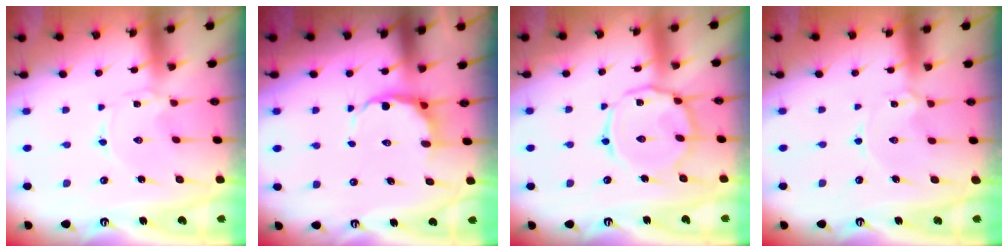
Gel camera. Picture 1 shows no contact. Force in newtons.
{"total": 7.6, "press": 7.4, "slide": 1.8}
{"total": 12.6, "press": 12.6, "slide": 1.0}
{"total": 2.0, "press": 2.0, "slide": 0.1}